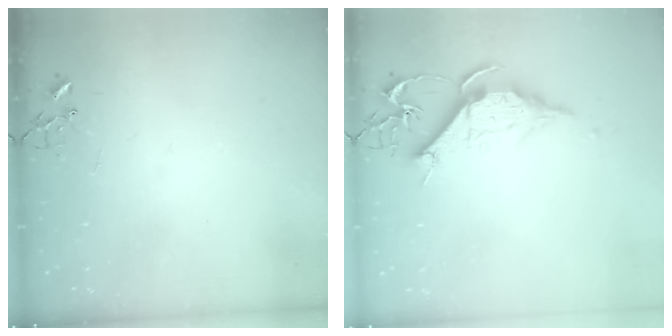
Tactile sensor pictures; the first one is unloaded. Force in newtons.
{"total": 12.3, "press": 12.2, "slide": 1.3}